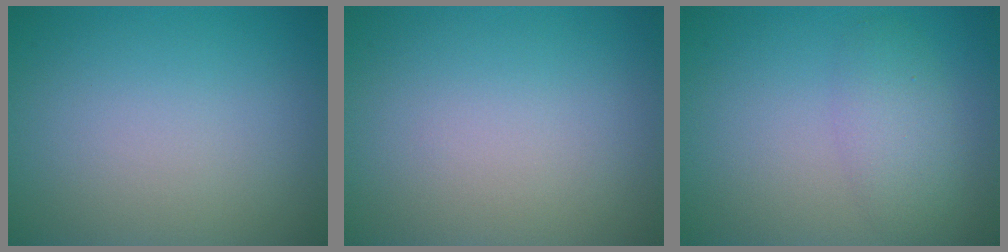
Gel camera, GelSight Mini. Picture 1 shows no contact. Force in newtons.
{"total": 0.0}
{"total": 2.8, "press": 2.8, "slide": 0.1}